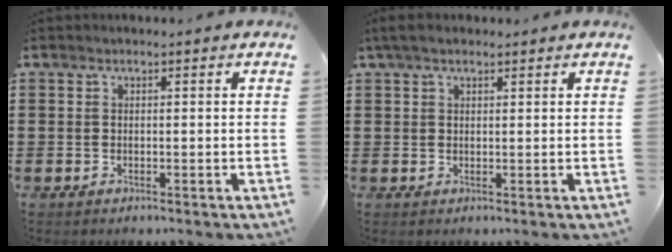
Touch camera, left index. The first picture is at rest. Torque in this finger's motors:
{"motor_torque": [2.14, 0.00, 0.49, 0.21]}